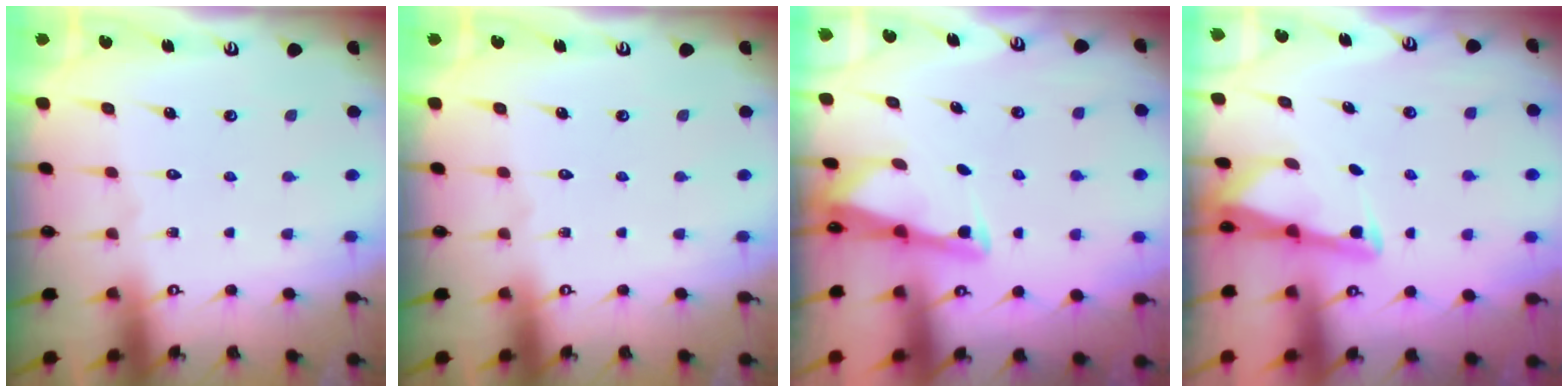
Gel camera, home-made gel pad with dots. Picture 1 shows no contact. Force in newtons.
{"total": 0.0}
{"total": 2.8, "press": 2.8, "slide": 0.1}
{"total": 2.9, "press": 2.9, "slide": 0.2}